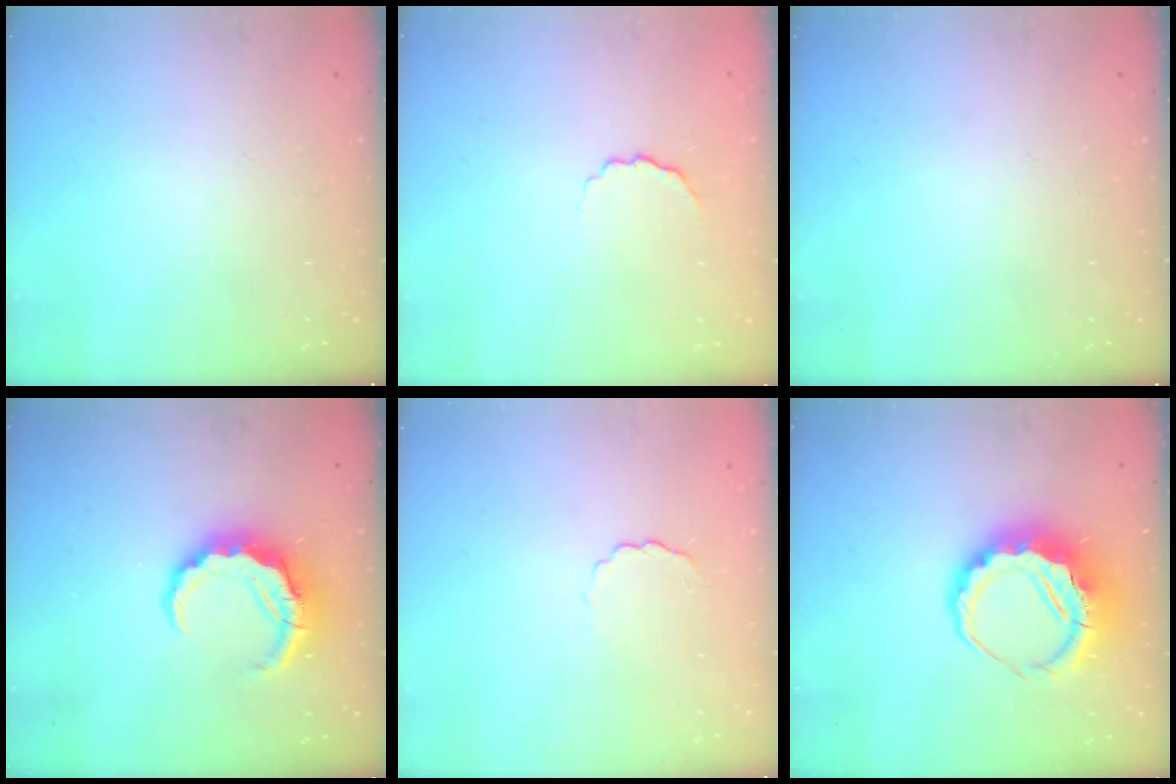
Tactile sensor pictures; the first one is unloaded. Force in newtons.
{"total": 3.9, "press": 3.8, "slide": 0.8}
{"total": 0.0}
{"total": 6.9, "press": 6.8, "slide": 1.3}
{"total": 3.5, "press": 3.4, "slide": 0.6}
{"total": 10.4, "press": 10.1, "slide": 2.4}